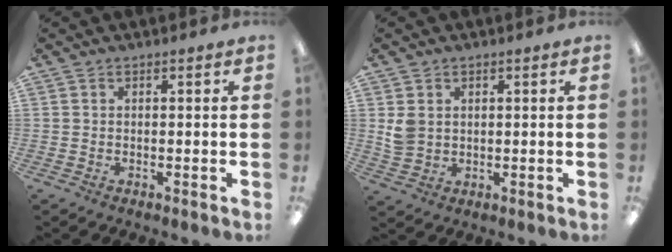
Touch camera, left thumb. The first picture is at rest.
{"total": 4.4, "force": [1.4, 3.5, 2.3], "torque": [-0.041, 0.004, 0.028]}